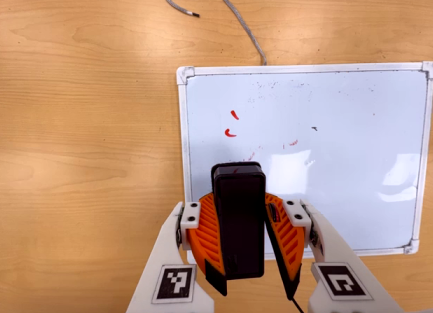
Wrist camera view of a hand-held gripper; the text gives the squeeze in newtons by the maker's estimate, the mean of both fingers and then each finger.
{"total": 9.6, "left": 9.9, "right": 9.3}